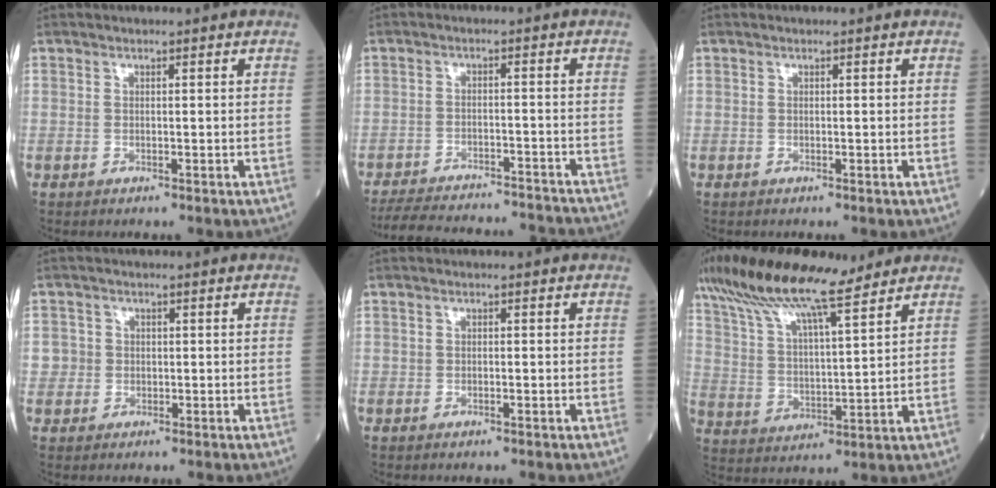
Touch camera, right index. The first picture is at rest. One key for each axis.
{"total": 18.9, "fx": -17.8, "fy": 2.4, "fz": 5.8, "tx": -0.119, "ty": -0.014, "tz": -0.237}
{"total": 0.0}
{"total": 2.1, "fx": -0.1, "fy": 2.1, "fz": 0.0, "tx": 0.010, "ty": 0.008, "tz": -0.002}
{"total": 0.0}
{"total": 17.2, "fx": 13.4, "fy": 2.2, "fz": 10.6, "tx": -0.203, "ty": 0.033, "tz": 0.243}